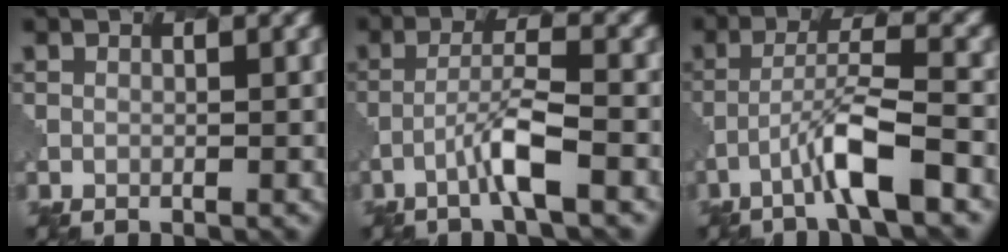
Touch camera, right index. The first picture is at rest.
{"total": 3.5, "force": [-1.7, 0.1, 3.1], "torque": [-0.059, 0.012, -0.040]}
{"total": 5.0, "force": [-2.8, 0.5, 4.1], "torque": [-0.075, 0.009, -0.053]}